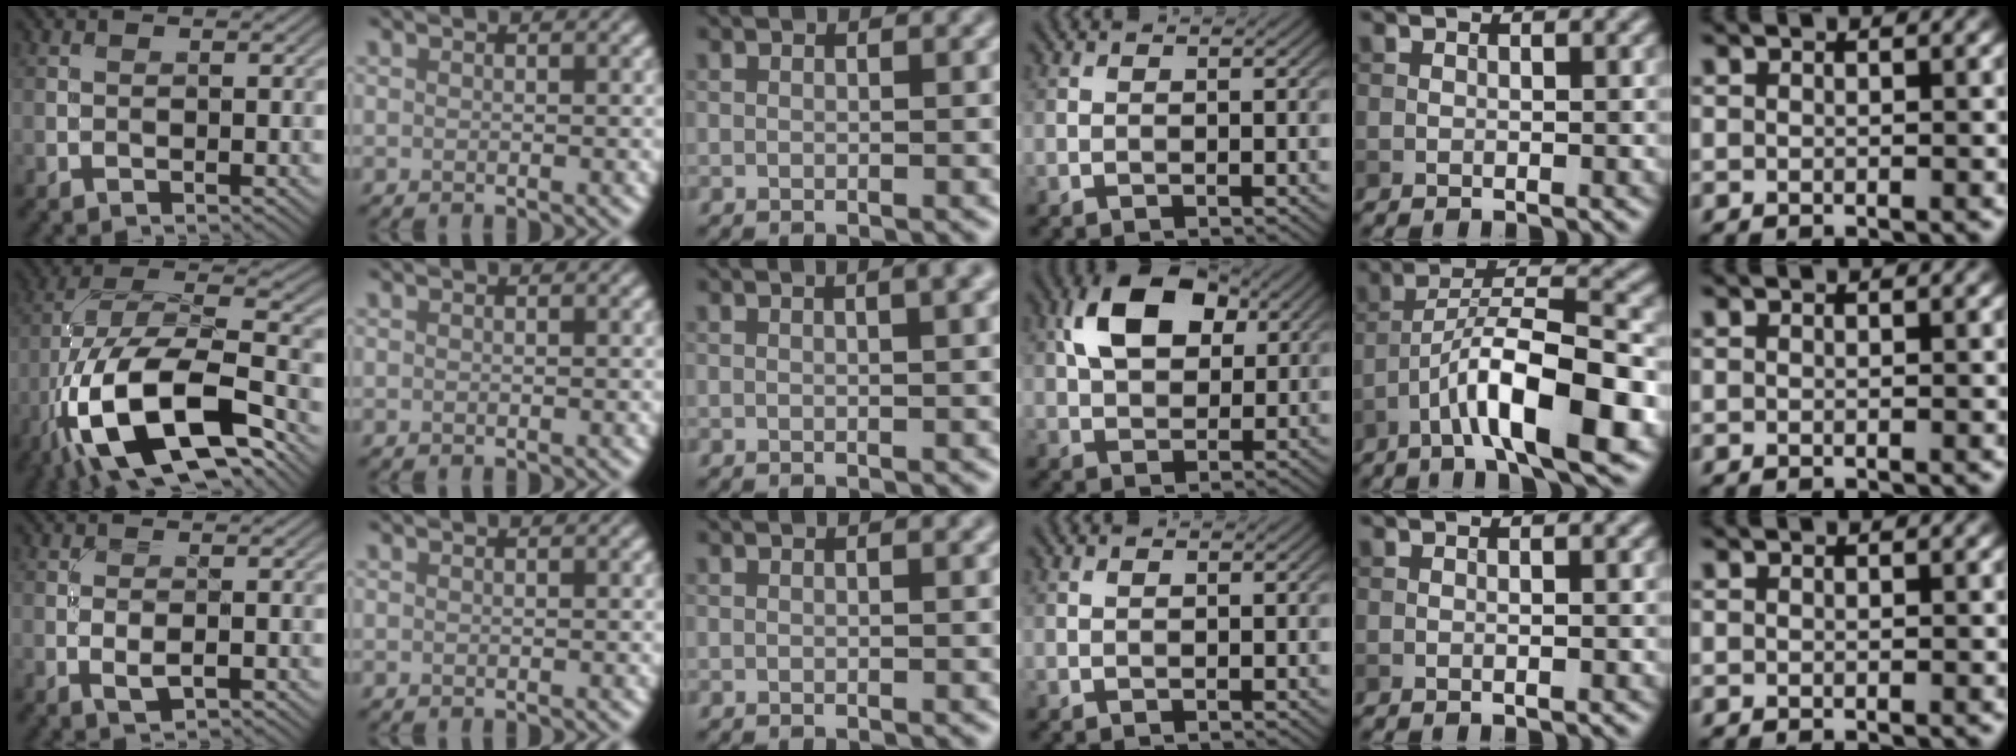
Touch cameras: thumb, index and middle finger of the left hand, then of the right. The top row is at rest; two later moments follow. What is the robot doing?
{"motion": "unscrew", "object": "medicine bottle"}